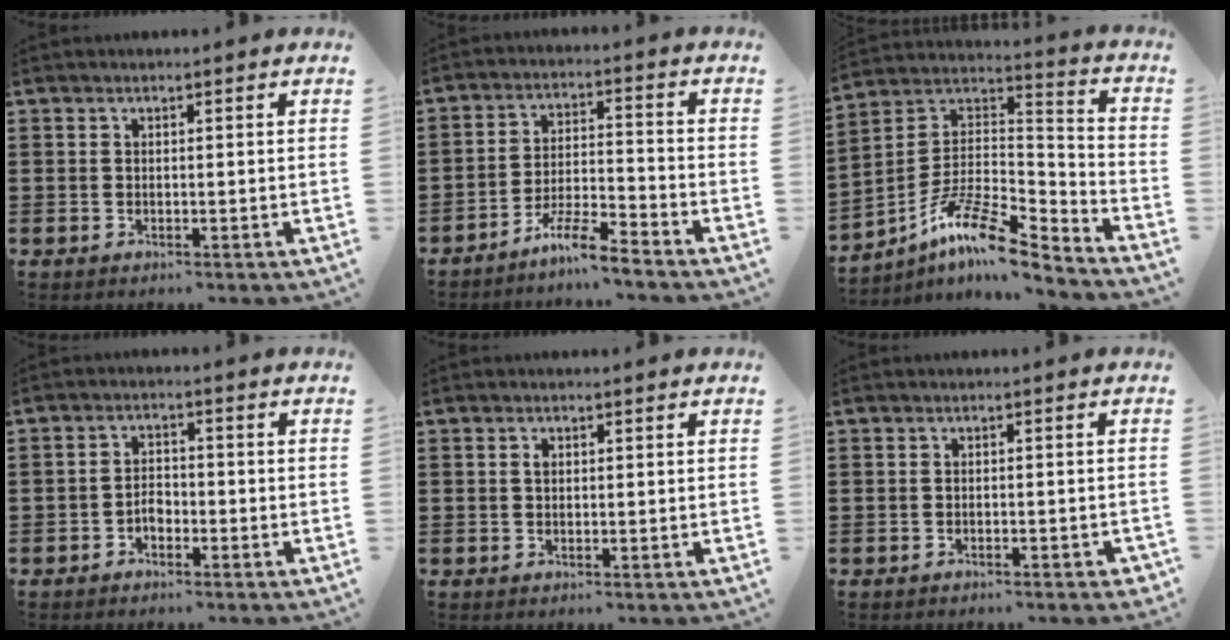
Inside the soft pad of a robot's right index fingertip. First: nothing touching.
{"total": 5.9, "force": [-5.4, 0.0, 2.5], "torque": [-0.058, -0.003, -0.105]}
{"total": 11.0, "force": [-8.1, 2.5, 7.1], "torque": [-0.148, 0.005, -0.165]}
{"total": 2.3, "force": [-1.3, 1.5, 1.3], "torque": [-0.027, 0.004, -0.027]}
{"total": 0.9, "force": [0.2, 0.6, 0.7], "torque": [-0.015, 0.002, 0.004]}
{"total": 0.9, "force": [-0.8, 0.1, 0.5], "torque": [-0.011, -0.003, -0.015]}